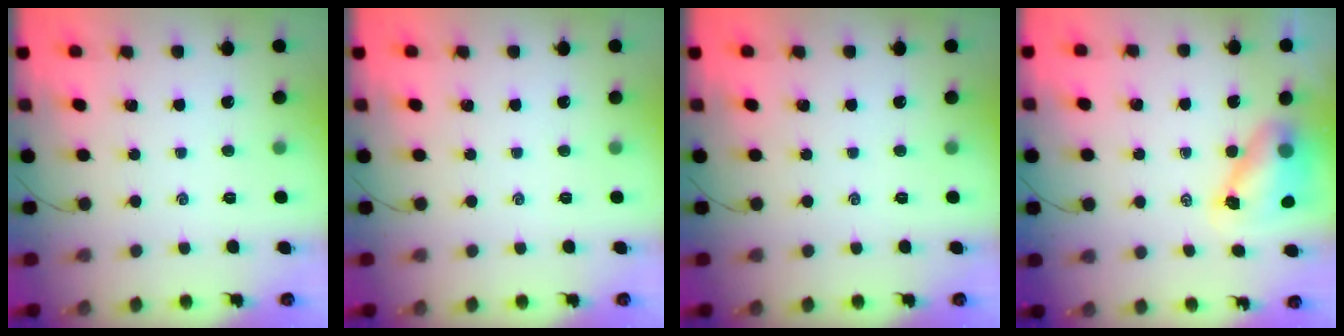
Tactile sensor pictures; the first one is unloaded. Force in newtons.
{"total": 0.0}
{"total": 0.0}
{"total": 7.3, "press": 7.2, "slide": 1.2}